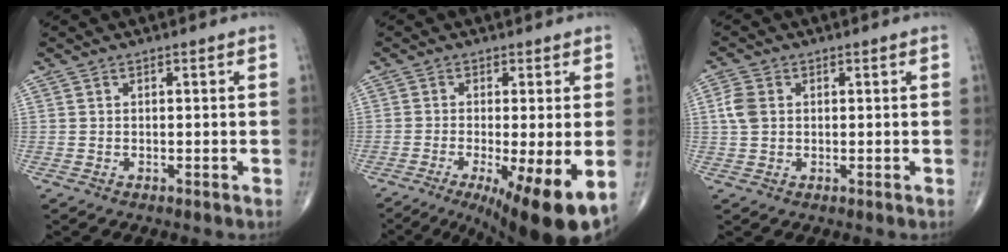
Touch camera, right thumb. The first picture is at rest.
{"total": 13.2, "force": [-5.0, 2.5, 11.9], "torque": [-0.157, -0.021, -0.071]}
{"total": 3.9, "force": [0.6, 2.9, 2.5], "torque": [-0.059, 0.006, 0.010]}